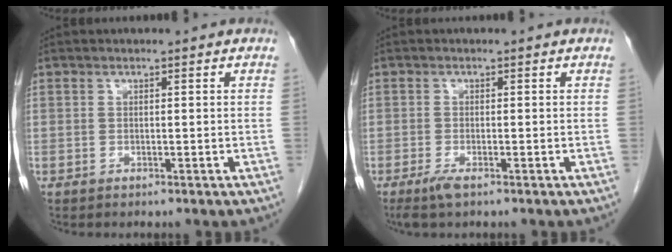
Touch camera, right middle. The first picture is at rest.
{"total": 2.2, "force": [-1.4, 0.3, 1.6], "torque": [-0.038, -0.006, -0.028]}